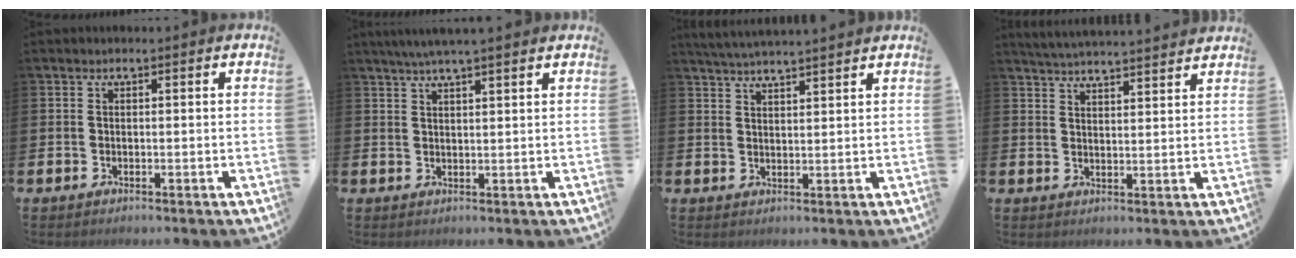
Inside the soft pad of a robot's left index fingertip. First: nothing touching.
{"total": 3.8, "force": [3.4, -0.3, 1.6], "torque": [-0.037, -0.004, 0.061]}
{"total": 3.8, "force": [3.8, -0.5, 0.3], "torque": [-0.021, -0.013, 0.070]}
{"total": 4.7, "force": [4.7, -0.3, 0.3], "torque": [-0.022, -0.027, 0.086]}